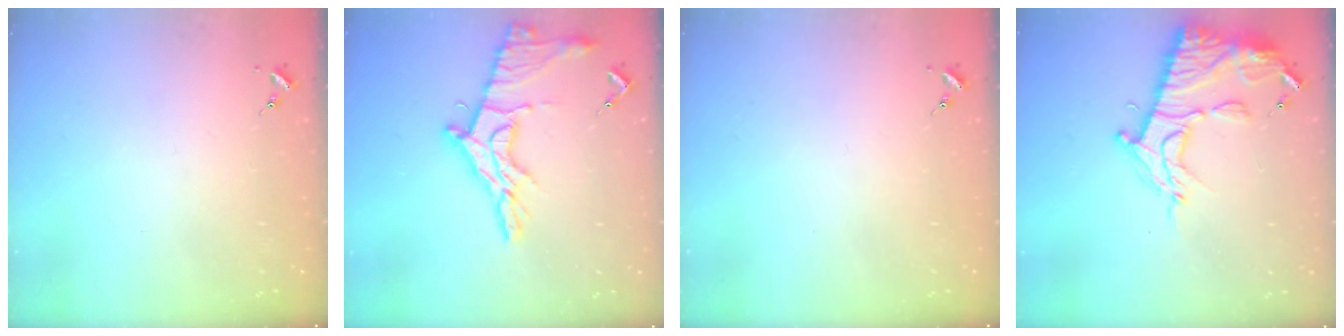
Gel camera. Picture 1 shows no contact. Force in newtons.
{"total": 17.8, "press": 17.8, "slide": 1.2}
{"total": 0.0}
{"total": 16.2, "press": 16.1, "slide": 1.4}